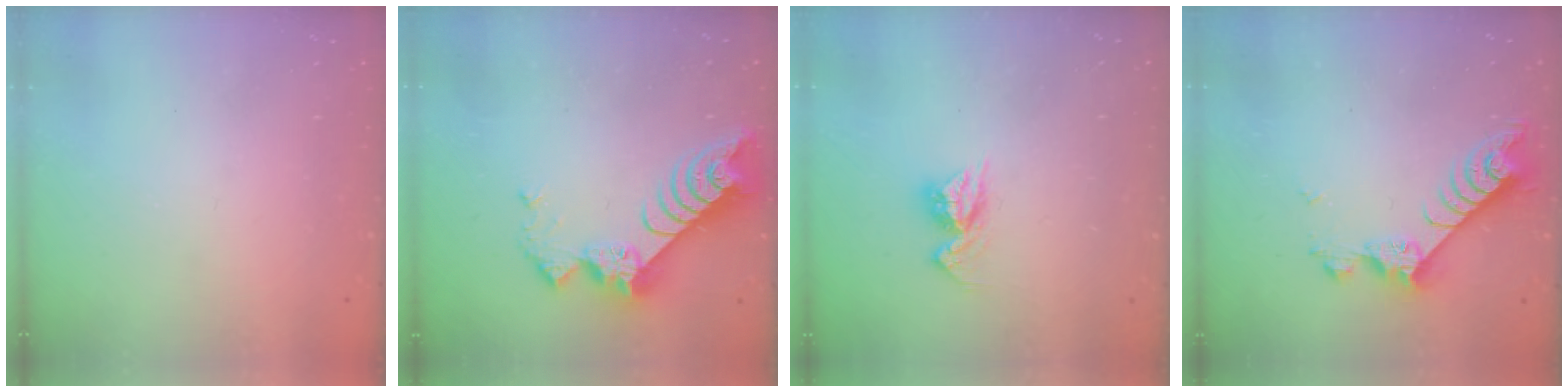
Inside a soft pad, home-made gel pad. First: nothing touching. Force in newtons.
{"total": 9.3, "press": 9.3, "slide": 0.8}
{"total": 8.1, "press": 8.1, "slide": 0.8}
{"total": 7.0, "press": 7.0, "slide": 0.5}